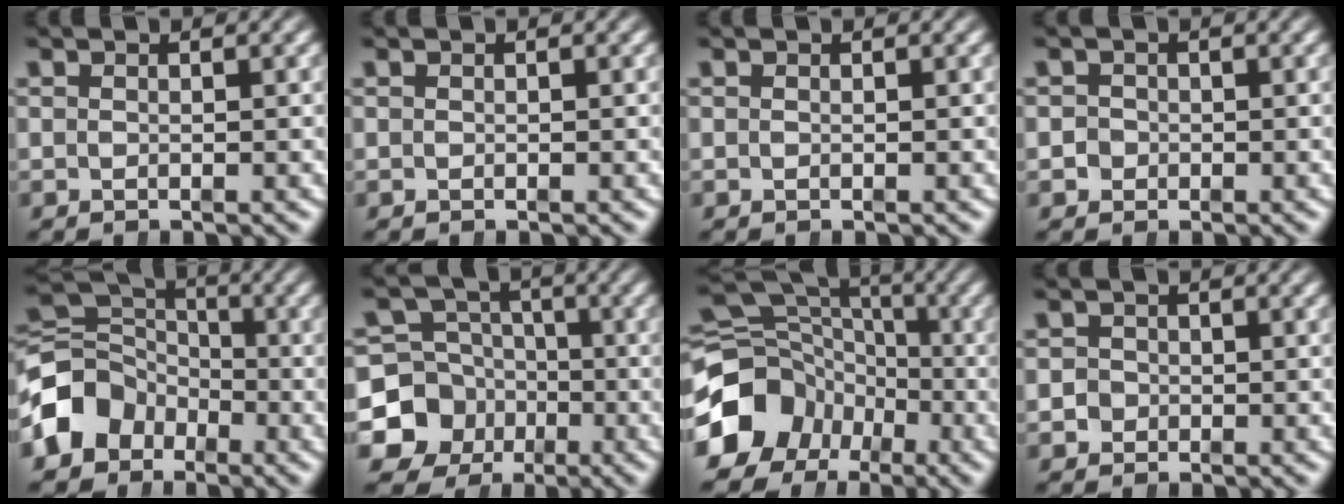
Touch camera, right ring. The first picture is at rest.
{"total": 0.0}
{"total": 0.0}
{"total": 2.1, "force": [-0.5, 2.1, 0.2], "torque": [-0.012, -0.006, -0.012]}
{"total": 8.9, "force": [-1.3, 7.7, 4.3], "torque": [-0.095, -0.024, -0.024]}
{"total": 14.0, "force": [-4.1, 12.6, 4.5], "torque": [-0.085, -0.063, -0.067]}
{"total": 13.3, "force": [-2.8, 11.3, 6.4], "torque": [-0.118, -0.043, -0.040]}
{"total": 2.7, "force": [-0.6, 2.6, 0.4], "torque": [-0.018, -0.009, -0.013]}